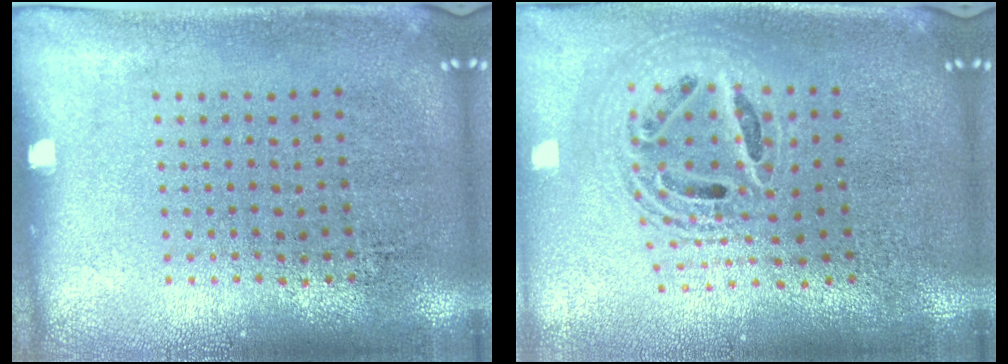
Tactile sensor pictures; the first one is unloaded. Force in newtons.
{"total": 2.1, "press": 1.7, "slide": 1.2}